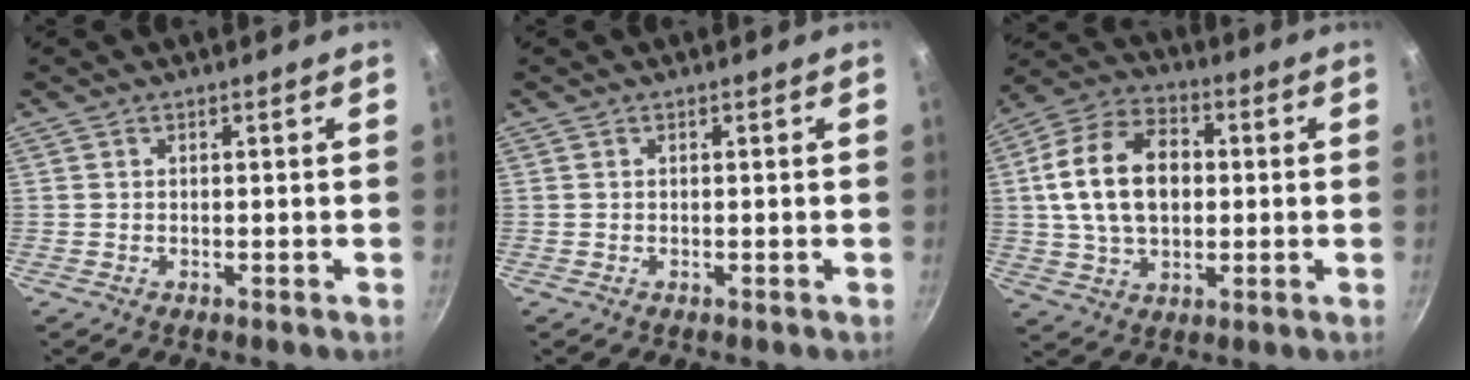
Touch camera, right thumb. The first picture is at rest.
{"total": 0.0}
{"total": 16.1, "force": [1.4, 10.9, 11.8], "torque": [-0.186, 0.020, 0.015]}